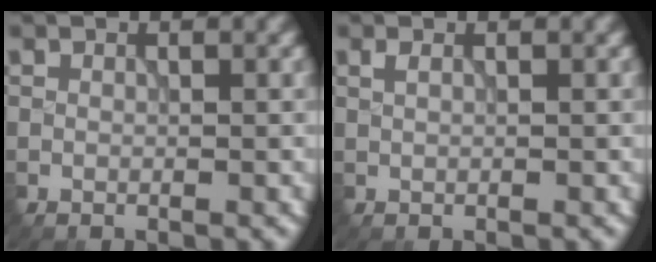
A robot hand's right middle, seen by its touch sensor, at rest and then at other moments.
{"total": 0.9, "force": [0.3, 0.3, 0.7], "torque": [-0.017, 0.001, 0.012]}